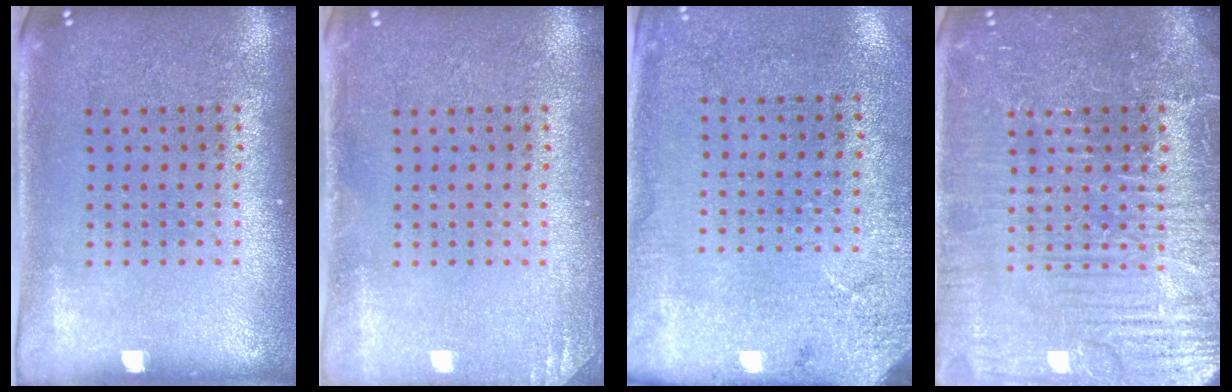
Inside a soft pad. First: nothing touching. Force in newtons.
{"total": 1.3, "press": 1.3, "slide": 0.1}
{"total": 2.7, "press": 2.2, "slide": 1.5}
{"total": 4.6, "press": 4.6, "slide": 0.6}